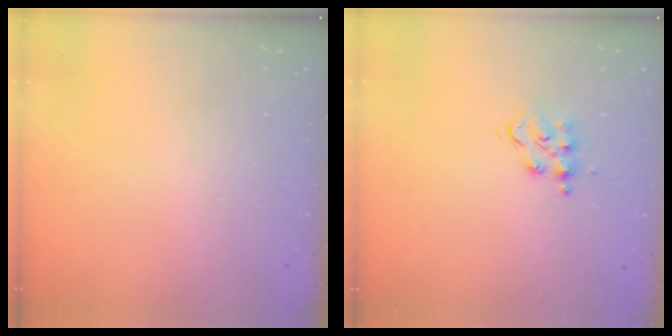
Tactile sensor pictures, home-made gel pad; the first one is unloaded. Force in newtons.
{"total": 7.9, "press": 7.9, "slide": 0.6}